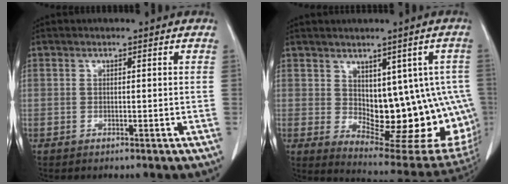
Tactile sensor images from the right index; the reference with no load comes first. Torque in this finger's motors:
{"motor_torque": [0.64, 0.17, 0.31, 0.04]}